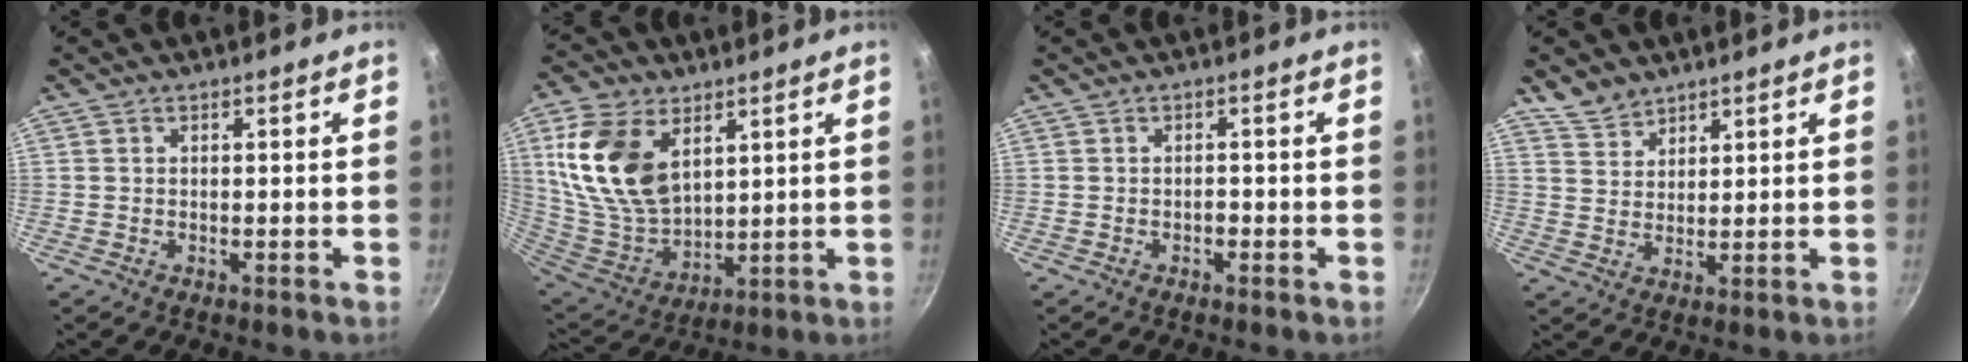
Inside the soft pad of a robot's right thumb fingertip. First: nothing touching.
{"total": 18.0, "force": [6.7, 11.2, 12.4], "torque": [-0.226, -0.034, 0.142]}
{"total": 0.9, "force": [-0.5, 0.6, 0.5], "torque": [-0.003, 0.008, -0.005]}
{"total": 4.9, "force": [4.1, 2.4, 1.0], "torque": [-0.005, -0.010, 0.084]}